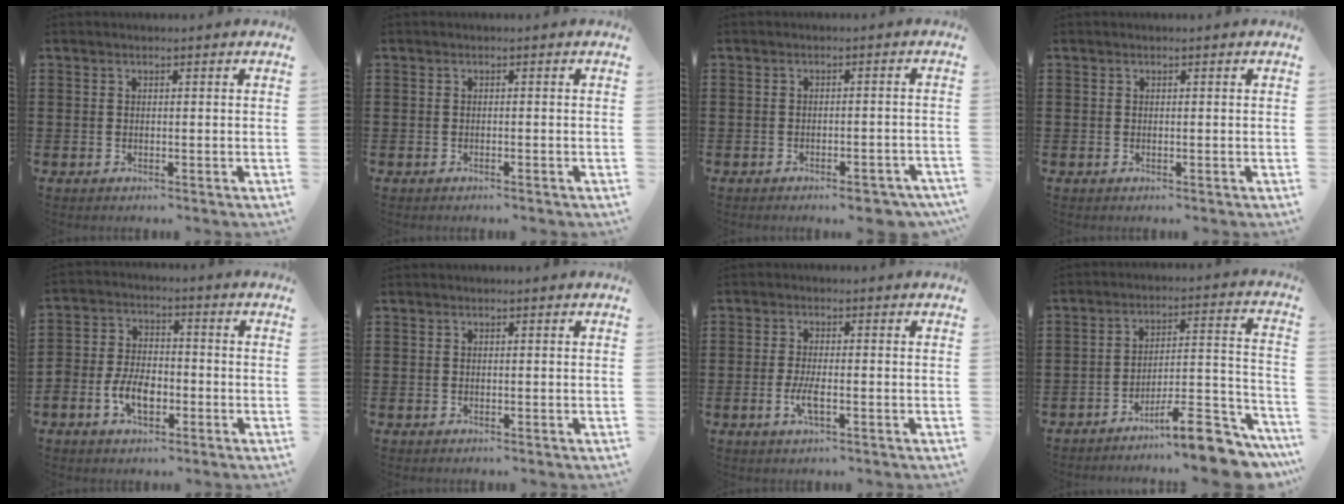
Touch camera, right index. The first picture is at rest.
{"total": 0.5, "force": [-0.5, 0.0, 0.1], "torque": [-0.003, -0.002, -0.010]}
{"total": 2.9, "force": [-2.6, 0.4, 1.3], "torque": [-0.019, 0.003, -0.049]}
{"total": 0.0}
{"total": 5.9, "force": [-2.5, 3.7, 3.8], "torque": [-0.088, 0.005, -0.049]}
{"total": 0.0}
{"total": 3.4, "force": [-1.1, 0.8, 3.1], "torque": [-0.067, -0.005, -0.023]}
{"total": 11.2, "force": [-9.2, 1.5, 6.2], "torque": [-0.080, 0.032, -0.170]}